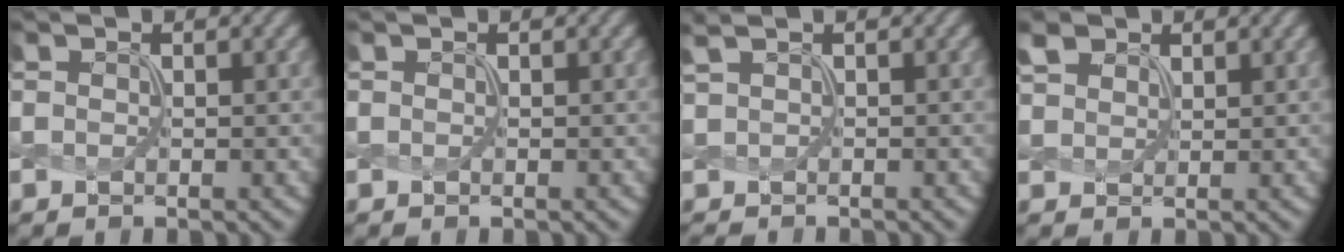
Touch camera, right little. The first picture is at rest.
{"total": 0.0}
{"total": 1.4, "force": [0.8, 0.4, 1.1], "torque": [-0.016, 0.005, 0.015]}
{"total": 2.7, "force": [2.0, 1.4, 1.0], "torque": [-0.033, 0.011, 0.045]}